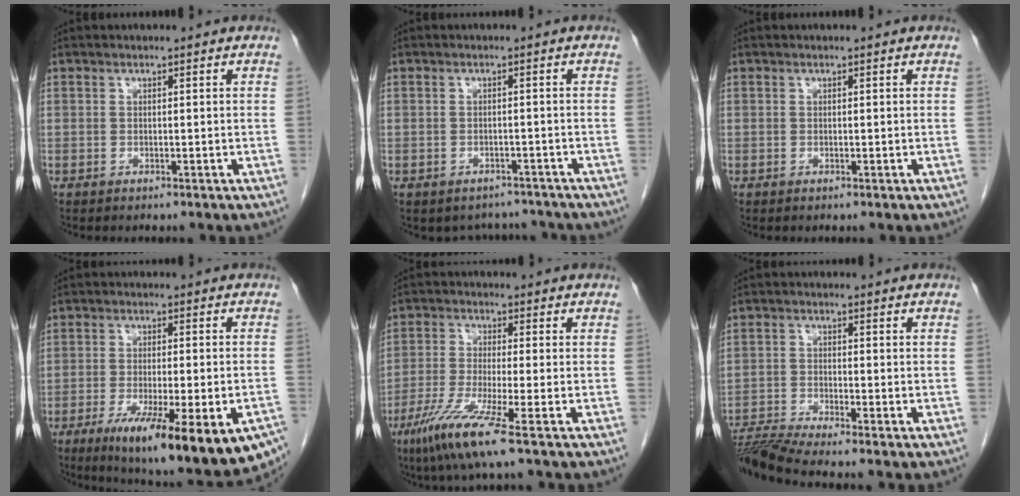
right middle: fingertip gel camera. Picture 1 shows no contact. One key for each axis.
{"total": 4.6, "fx": -4.0, "fy": 2.1, "fz": -0.1, "tx": 0.009, "ty": 0.016, "tz": -0.049}
{"total": 0.0}
{"total": 19.4, "fx": -13.3, "fy": 3.1, "fz": 13.8, "tx": -0.138, "ty": -0.027, "tz": -0.182}
{"total": 8.6, "fx": -4.9, "fy": -0.7, "fz": 7.1, "tx": -0.142, "ty": -0.030, "tz": -0.096}
{"total": 7.8, "fx": -6.9, "fy": -1.9, "fz": 3.2, "tx": -0.059, "ty": -0.011, "tz": -0.123}